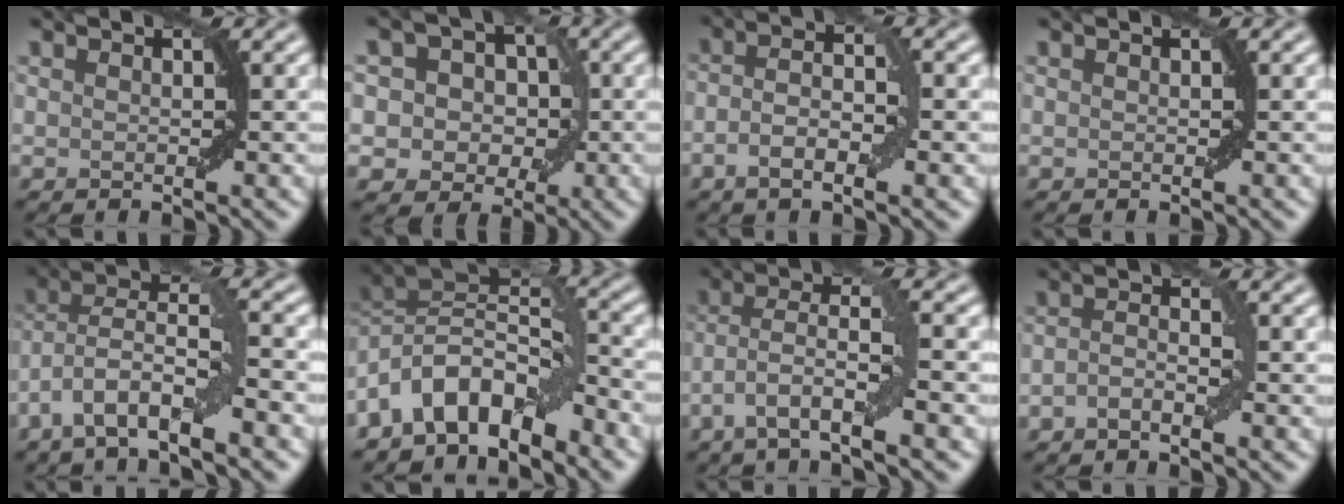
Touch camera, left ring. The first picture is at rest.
{"total": 6.1, "force": [1.0, 5.3, 2.8], "torque": [-0.019, 0.023, -0.014]}
{"total": 3.9, "force": [-1.2, 1.2, 3.5], "torque": [-0.064, 0.004, -0.028]}
{"total": 0.0}
{"total": 7.0, "force": [-3.8, 1.7, 5.7], "torque": [-0.100, 0.014, -0.079]}
{"total": 8.1, "force": [-4.5, 4.0, 5.4], "torque": [-0.072, 0.017, -0.097]}
{"total": 5.6, "force": [-2.3, 1.0, 5.0], "torque": [-0.094, 0.005, -0.052]}
{"total": 1.7, "force": [-0.7, 0.6, 1.4], "torque": [-0.030, 0.005, -0.019]}